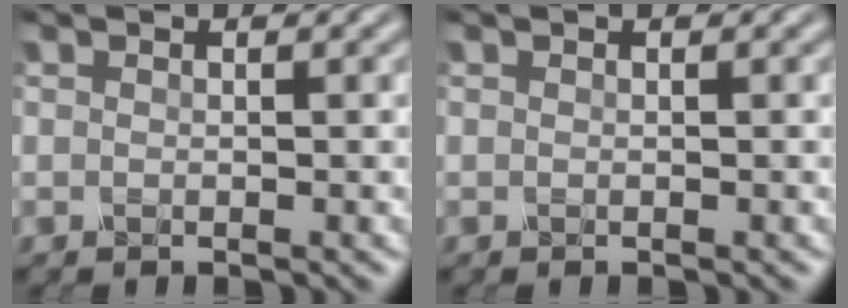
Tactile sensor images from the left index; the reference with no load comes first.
{"total": 0.0}